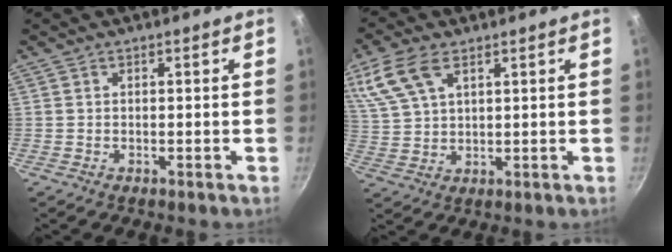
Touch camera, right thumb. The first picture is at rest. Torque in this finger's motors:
{"motor_torque": [-0.50, 0.84, -0.34, 0.18, 0.31]}